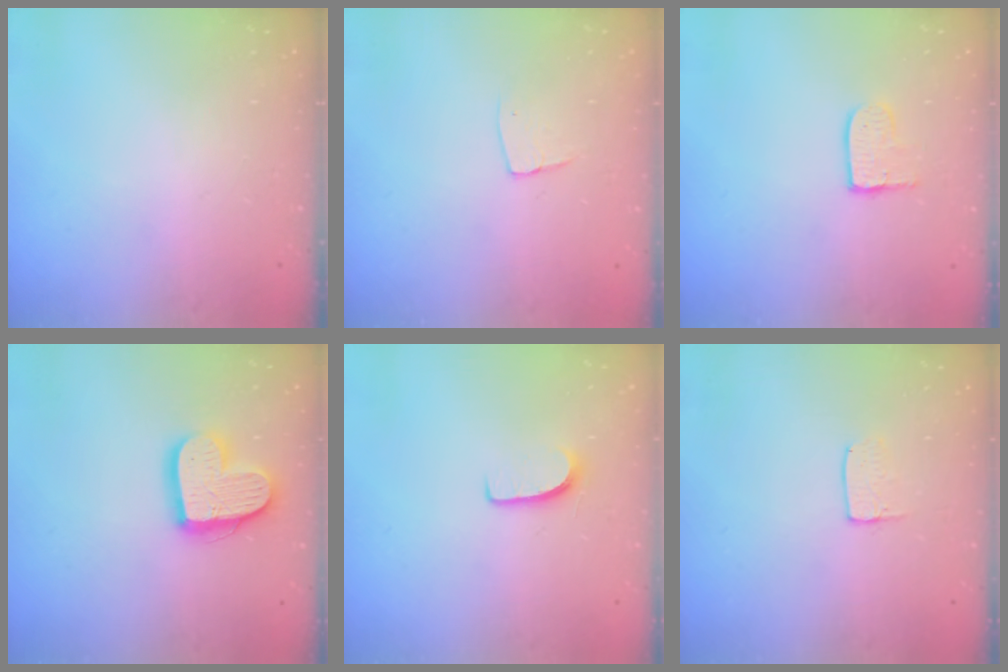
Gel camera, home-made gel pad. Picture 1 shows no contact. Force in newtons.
{"total": 4.8, "press": 4.8, "slide": 0.3}
{"total": 5.7, "press": 5.7, "slide": 0.5}
{"total": 16.1, "press": 16.1, "slide": 1.3}
{"total": 5.9, "press": 5.9, "slide": 0.4}
{"total": 3.4, "press": 3.3, "slide": 0.3}